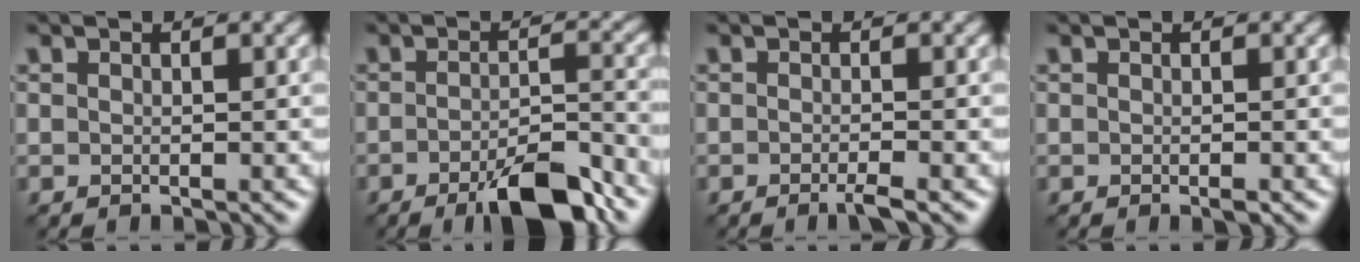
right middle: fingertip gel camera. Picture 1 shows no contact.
{"total": 6.7, "force": [-4.0, 1.6, 5.2], "torque": [-0.082, 0.000, -0.065]}
{"total": 1.6, "force": [-0.9, 0.2, 1.3], "torque": [-0.018, -0.002, -0.021]}
{"total": 0.7, "force": [-0.4, 0.1, 0.6], "torque": [-0.009, -0.001, -0.006]}